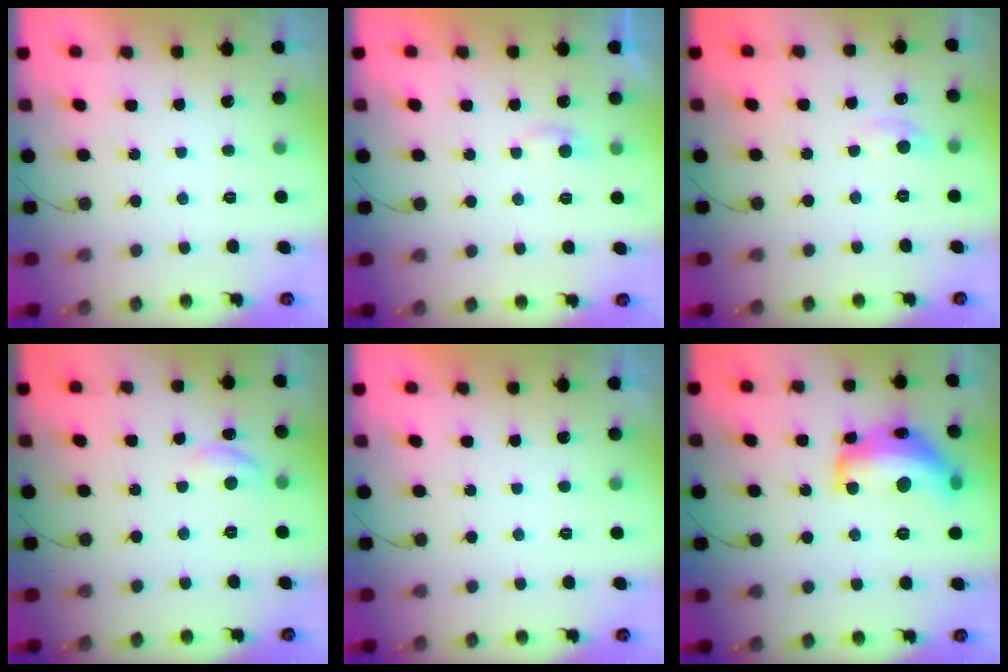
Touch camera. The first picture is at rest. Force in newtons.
{"total": 4.1, "press": 4.1, "slide": 0.5}
{"total": 4.4, "press": 4.3, "slide": 0.6}
{"total": 6.6, "press": 6.5, "slide": 0.7}
{"total": 0.0}
{"total": 18.0, "press": 17.9, "slide": 1.0}